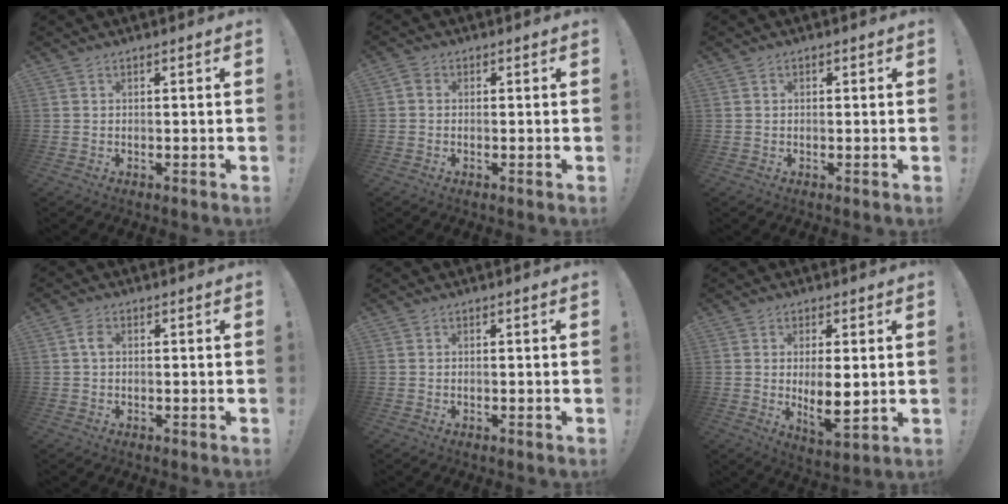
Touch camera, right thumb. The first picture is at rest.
{"total": 1.4, "force": [0.0, 1.2, 0.7], "torque": [-0.020, 0.008, 0.001]}
{"total": 0.7, "force": [0.0, 0.5, 0.4], "torque": [-0.001, 0.000, -0.002]}
{"total": 2.6, "force": [0.2, 1.7, 1.9], "torque": [-0.033, 0.005, 0.002]}
{"total": 0.0}
{"total": 8.6, "force": [0.1, 3.4, 7.9], "torque": [-0.127, -0.018, 0.004]}